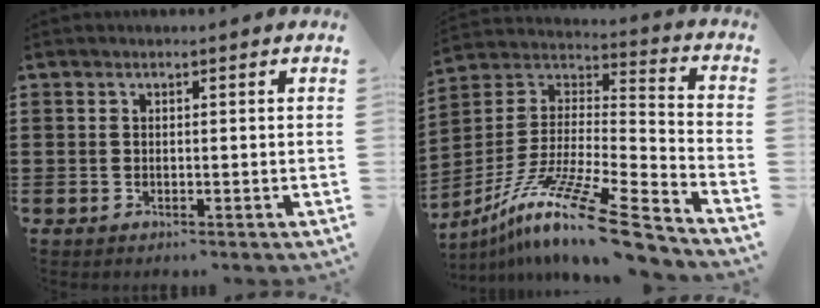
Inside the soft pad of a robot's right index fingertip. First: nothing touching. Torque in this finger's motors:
{"motor_torque": [1.10, 1.04, 0.31, 0.07]}